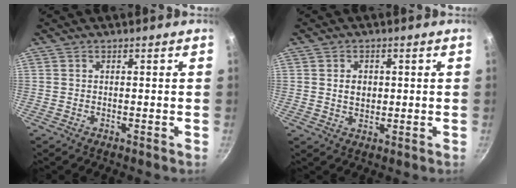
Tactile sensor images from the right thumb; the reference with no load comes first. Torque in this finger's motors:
{"motor_torque": [-0.40, 0.48, 0.02, -0.02, -0.02]}